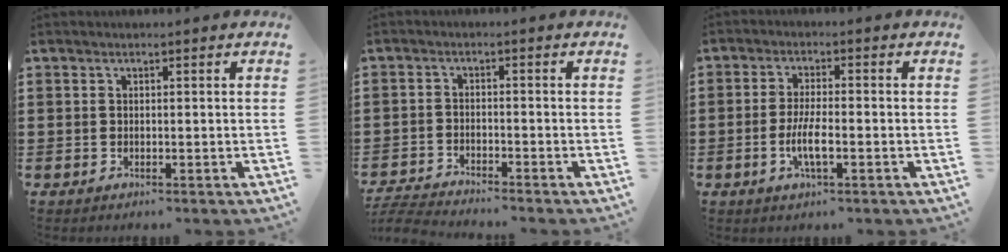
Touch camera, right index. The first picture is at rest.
{"total": 3.7, "force": [-3.7, -0.2, 0.3], "torque": [-0.021, -0.010, -0.082]}
{"total": 4.7, "force": [-1.5, 1.0, 4.4], "torque": [-0.094, -0.006, -0.031]}